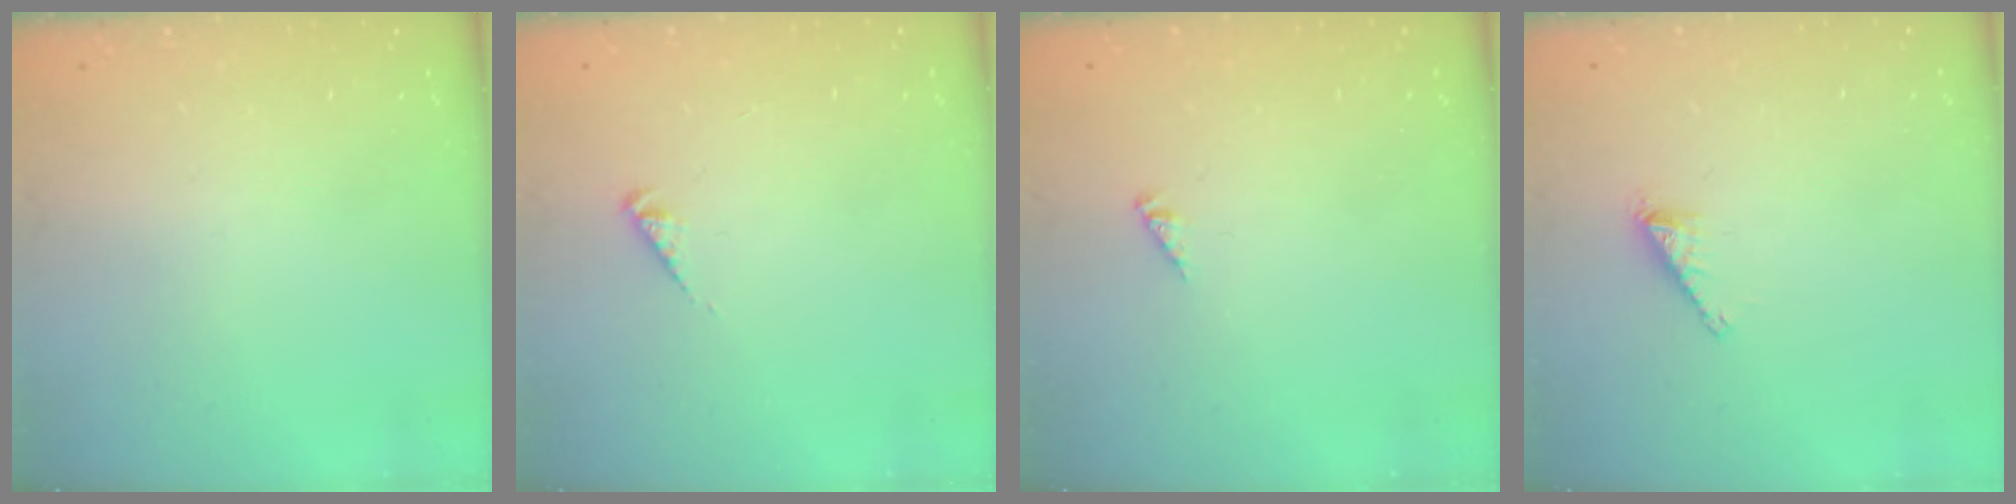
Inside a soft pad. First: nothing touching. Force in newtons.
{"total": 2.3, "press": 2.2, "slide": 0.5}
{"total": 0.0}
{"total": 1.7, "press": 1.7, "slide": 0.2}